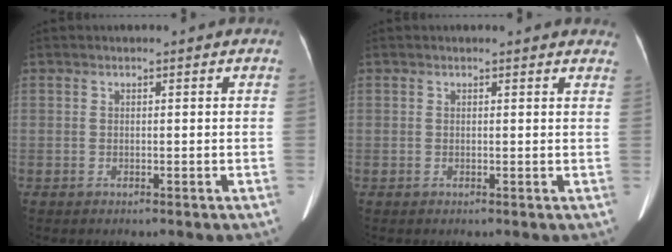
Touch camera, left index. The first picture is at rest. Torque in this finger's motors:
{"motor_torque": [-0.15, -0.02, -0.04, 0.02]}